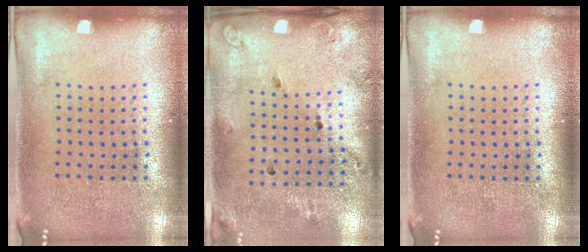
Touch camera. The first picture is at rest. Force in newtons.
{"total": 1.8, "press": 1.2, "slide": 1.3}
{"total": 0.0}